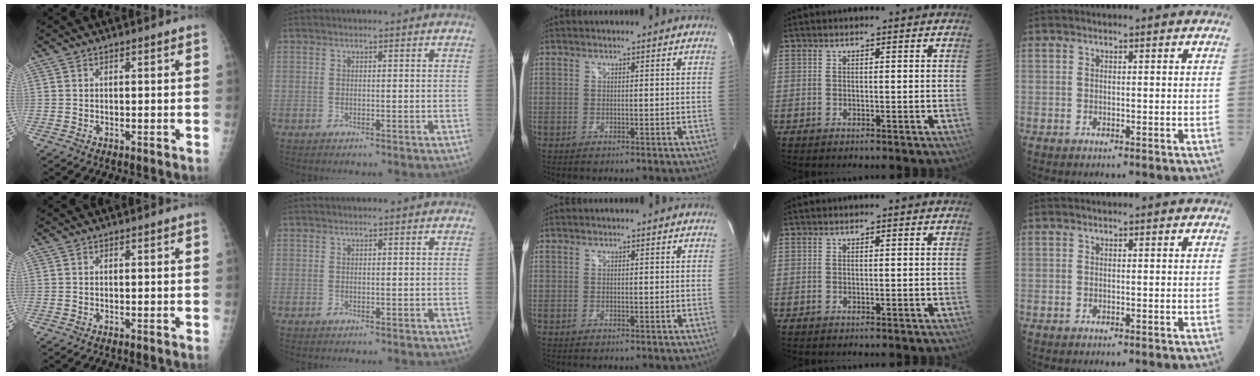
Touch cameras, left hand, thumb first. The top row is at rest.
{}